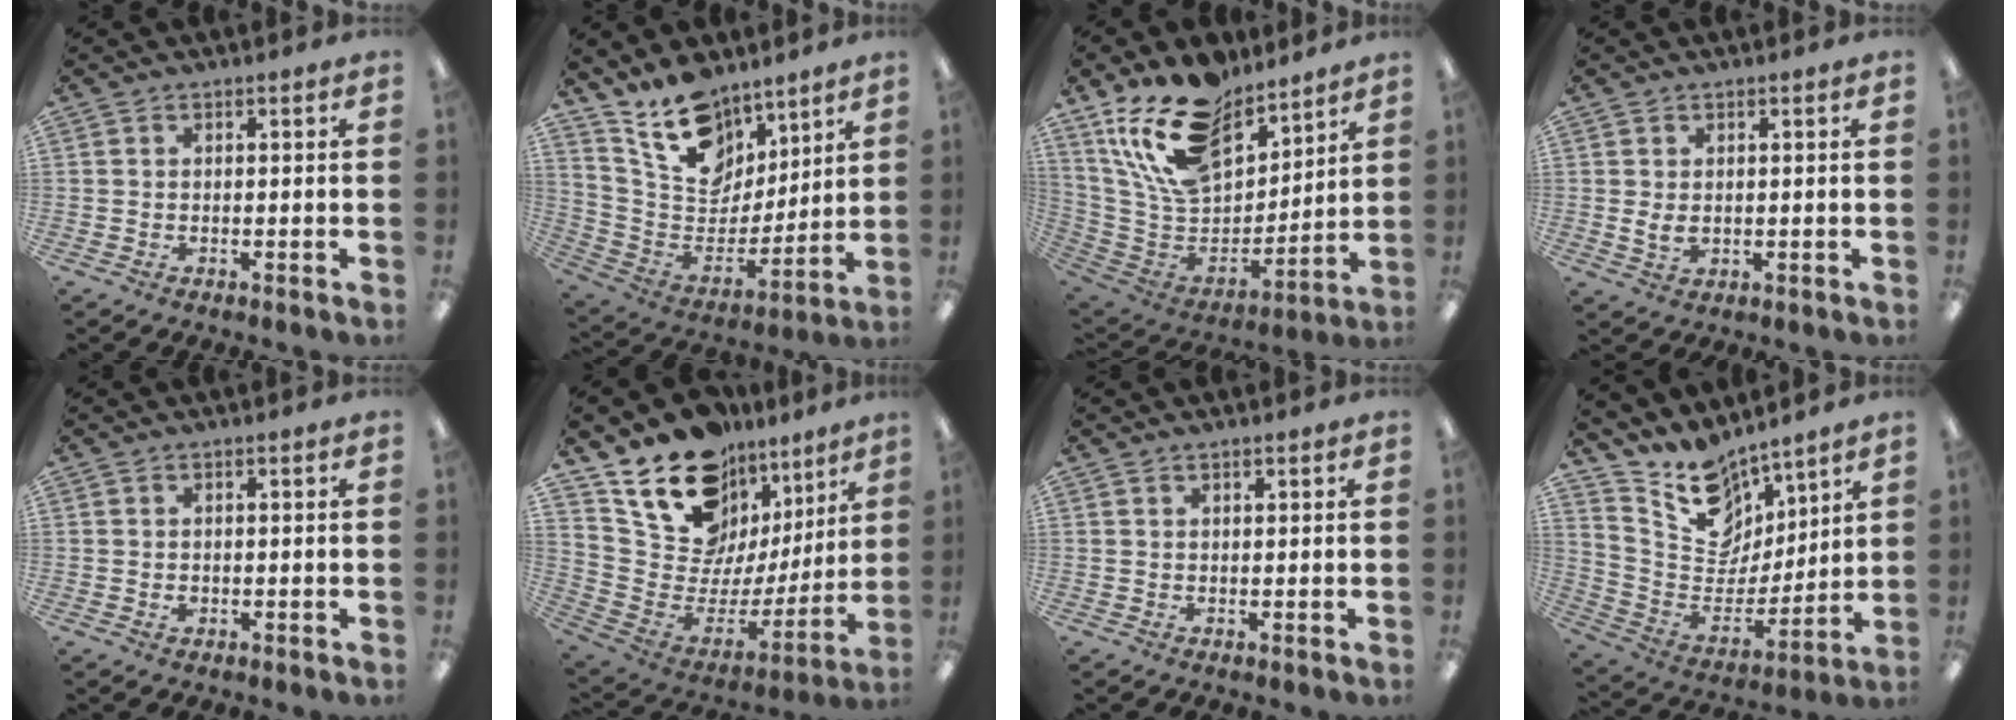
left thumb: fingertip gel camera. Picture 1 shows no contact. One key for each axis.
{"total": 16.4, "fx": 12.6, "fy": 8.9, "fz": 5.8, "tx": -0.113, "ty": -0.086, "tz": 0.236}
{"total": 20.9, "fx": 14.9, "fy": 10.8, "fz": 10.0, "tx": -0.195, "ty": -0.084, "tz": 0.275}
{"total": 2.9, "fx": 0.4, "fy": 1.9, "fz": 2.2, "tx": -0.033, "ty": 0.000, "tz": 0.007}
{"total": 0.8, "fx": 0.0, "fy": 0.7, "fz": 0.4, "tx": -0.008, "ty": 0.004, "tz": -0.001}
{"total": 16.1, "fx": 12.5, "fy": 8.8, "fz": 5.2, "tx": -0.111, "ty": -0.108, "tz": 0.230}
{"total": 0.9, "fx": 0.8, "fy": 0.3, "fz": 0.4, "tx": -0.008, "ty": 0.000, "tz": 0.014}
{"total": 13.7, "fx": 10.8, "fy": 7.6, "fz": 3.5, "tx": -0.078, "ty": -0.093, "tz": 0.205}